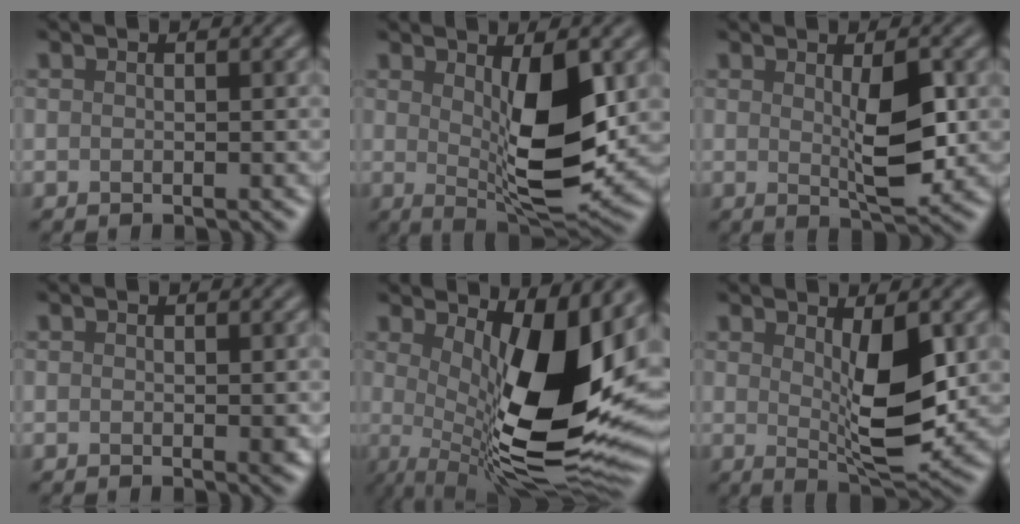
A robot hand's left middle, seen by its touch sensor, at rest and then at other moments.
{"total": 7.7, "force": [0.8, 2.2, 7.3], "torque": [-0.120, -0.018, 0.024]}
{"total": 4.2, "force": [0.3, 1.0, 4.1], "torque": [-0.068, -0.006, 0.014]}
{"total": 0.8, "force": [0.0, 0.0, 0.8], "torque": [-0.011, -0.002, 0.003]}
{"total": 14.2, "force": [1.6, 4.7, 13.2], "torque": [-0.184, -0.023, 0.034]}
{"total": 6.0, "force": [0.8, 1.7, 5.7], "torque": [-0.094, -0.017, 0.022]}